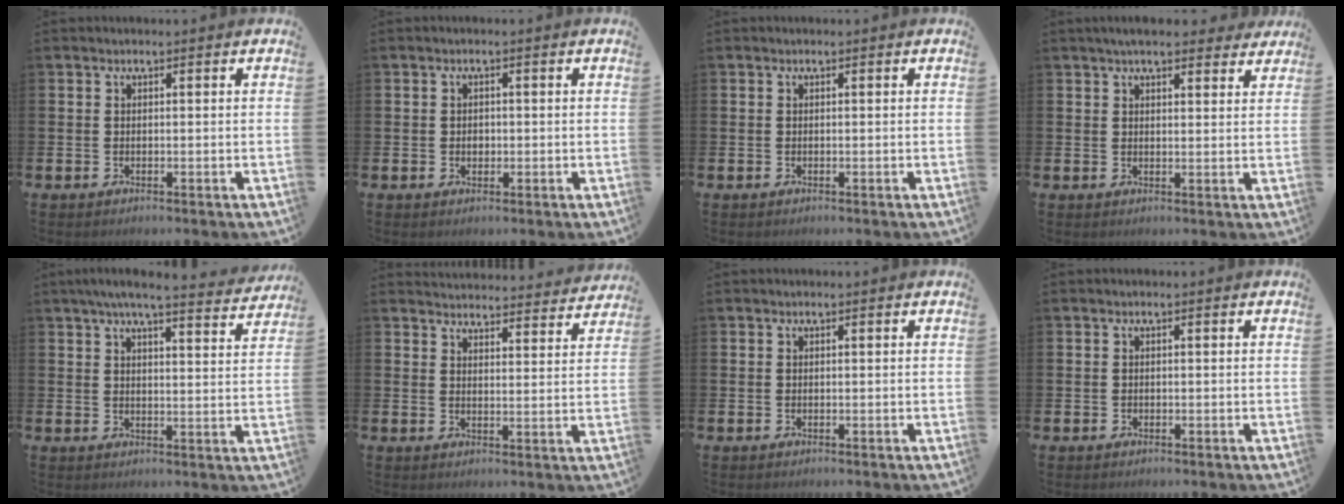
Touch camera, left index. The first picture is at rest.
{"total": 1.2, "force": [-0.1, 1.0, 0.6], "torque": [-0.004, 0.004, -0.005]}
{"total": 0.0}
{"total": 4.6, "force": [4.1, 1.1, 1.7], "torque": [-0.029, -0.015, 0.072]}
{"total": 6.0, "force": [5.4, 0.2, 2.4], "torque": [-0.054, -0.024, 0.093]}
{"total": 4.3, "force": [4.3, 0.5, 0.1], "torque": [-0.005, -0.035, 0.075]}
{"total": 0.0}
{"total": 0.0}